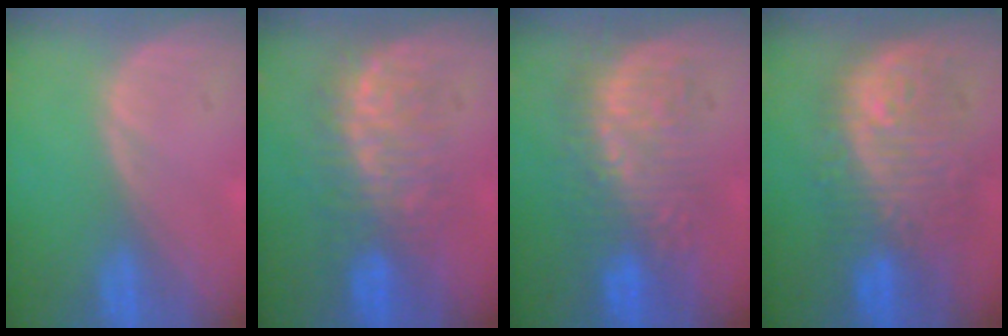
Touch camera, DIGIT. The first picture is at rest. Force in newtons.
{"total": 7.7, "press": 7.6, "slide": 1.4}
{"total": 8.8, "press": 8.7, "slide": 1.4}
{"total": 11.0, "press": 10.5, "slide": 3.3}